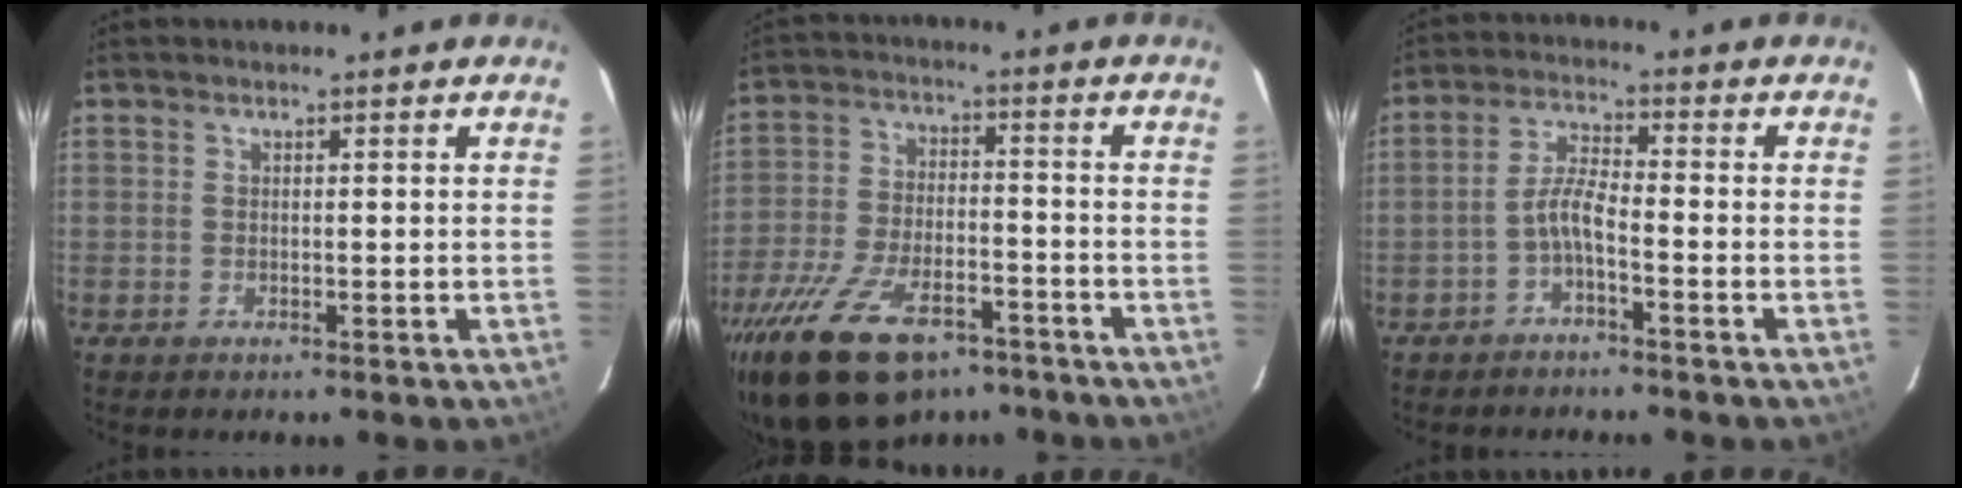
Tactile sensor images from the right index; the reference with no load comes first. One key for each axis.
{"total": 19.8, "fx": -13.6, "fy": 9.3, "fz": 11.0, "tx": -0.234, "ty": -0.026, "tz": -0.226}
{"total": 3.9, "fx": -2.3, "fy": 0.5, "fz": 3.1, "tx": -0.075, "ty": 0.013, "tz": -0.046}